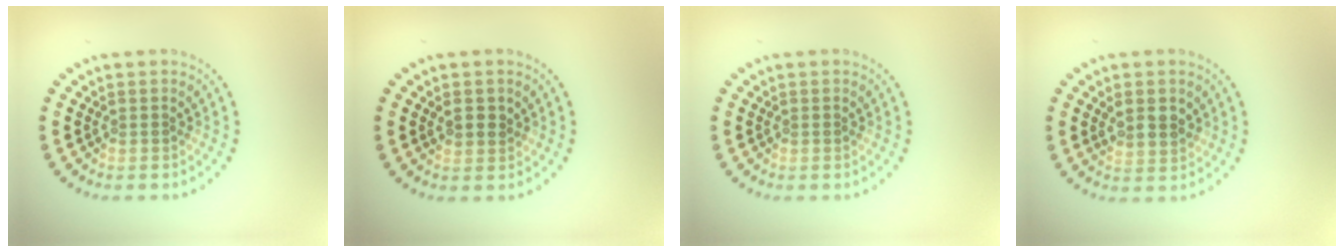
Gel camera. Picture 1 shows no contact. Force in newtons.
{"total": 1.1, "press": 1.0, "slide": 0.4}
{"total": 0.0}
{"total": 2.3, "press": 2.2, "slide": 0.8}